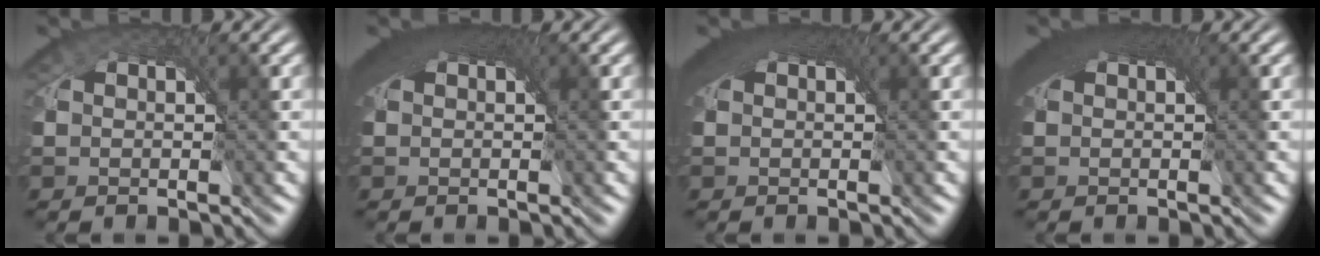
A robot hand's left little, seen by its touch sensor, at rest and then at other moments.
{"total": 4.9, "force": [1.6, 2.7, 3.8], "torque": [-0.070, -0.007, 0.021]}
{"total": 4.3, "force": [1.5, 2.3, 3.3], "torque": [-0.062, -0.007, 0.020]}
{"total": 5.5, "force": [1.6, 3.1, 4.2], "torque": [-0.075, -0.005, 0.021]}